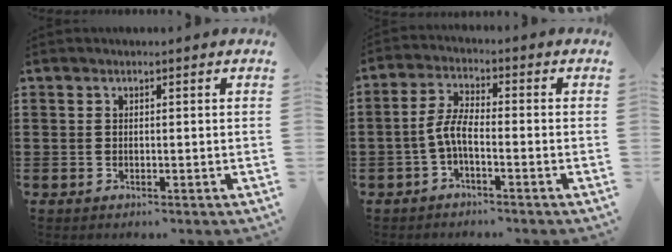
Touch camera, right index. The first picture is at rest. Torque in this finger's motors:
{"motor_torque": [1.04, -0.71, 0.57, 0.16]}